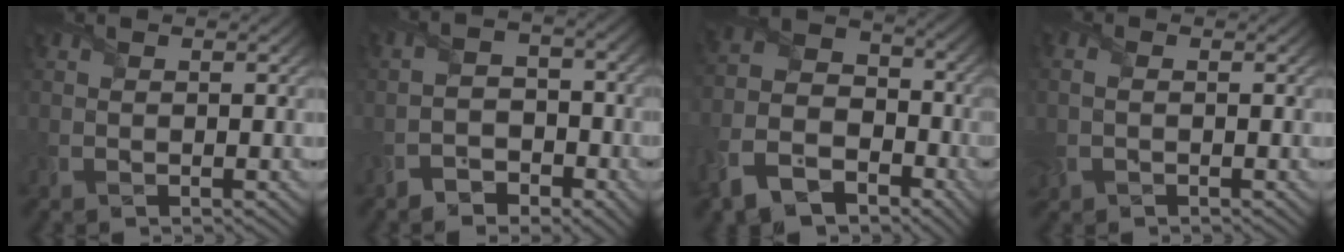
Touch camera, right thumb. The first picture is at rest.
{"total": 3.6, "force": [-2.8, 1.7, 1.6], "torque": [-0.025, 0.003, -0.060]}
{"total": 12.7, "force": [-7.2, 8.3, 6.4], "torque": [-0.152, -0.039, -0.144]}
{"total": 2.4, "force": [-0.3, 1.8, 1.6], "torque": [-0.051, 0.004, 0.001]}